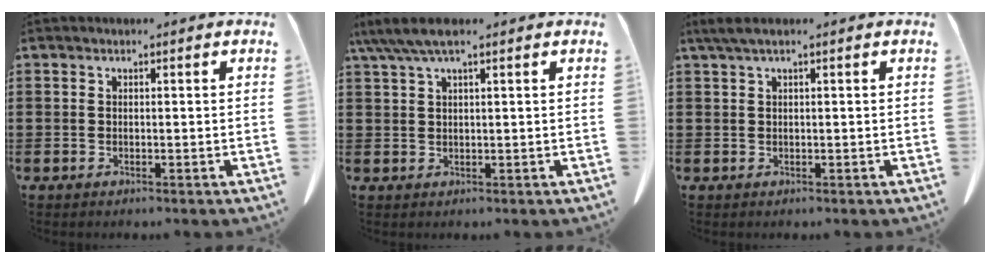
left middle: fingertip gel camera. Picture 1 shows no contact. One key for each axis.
{"total": 4.3, "fx": 2.7, "fy": 0.5, "fz": 3.3, "tx": -0.068, "ty": -0.003, "tz": 0.050}
{"total": 1.4, "fx": 0.4, "fy": 0.0, "fz": 1.3, "tx": -0.031, "ty": -0.007, "tz": 0.007}